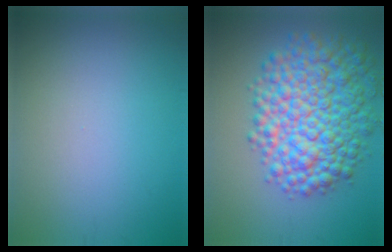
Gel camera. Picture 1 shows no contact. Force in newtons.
{"total": 9.8, "press": 9.8, "slide": 0.2}